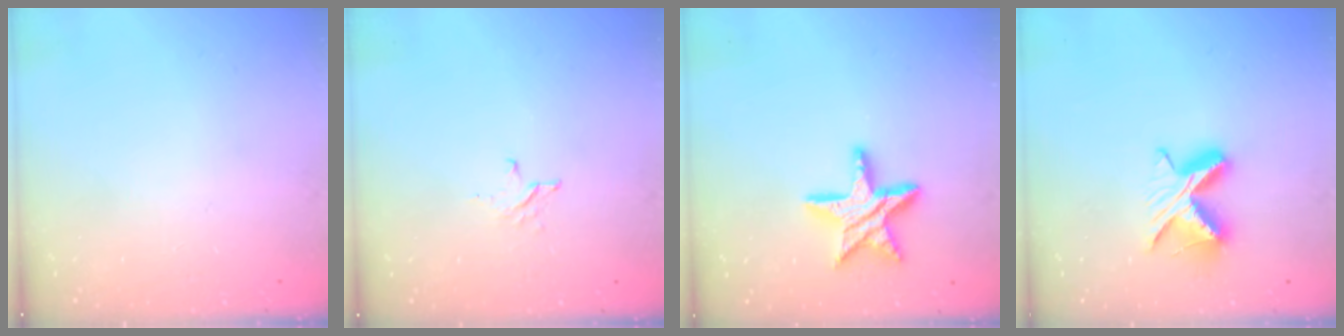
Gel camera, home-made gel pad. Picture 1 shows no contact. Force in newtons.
{"total": 2.6, "press": 2.6, "slide": 0.3}
{"total": 15.2, "press": 15.1, "slide": 1.3}
{"total": 9.0, "press": 9.0, "slide": 0.4}